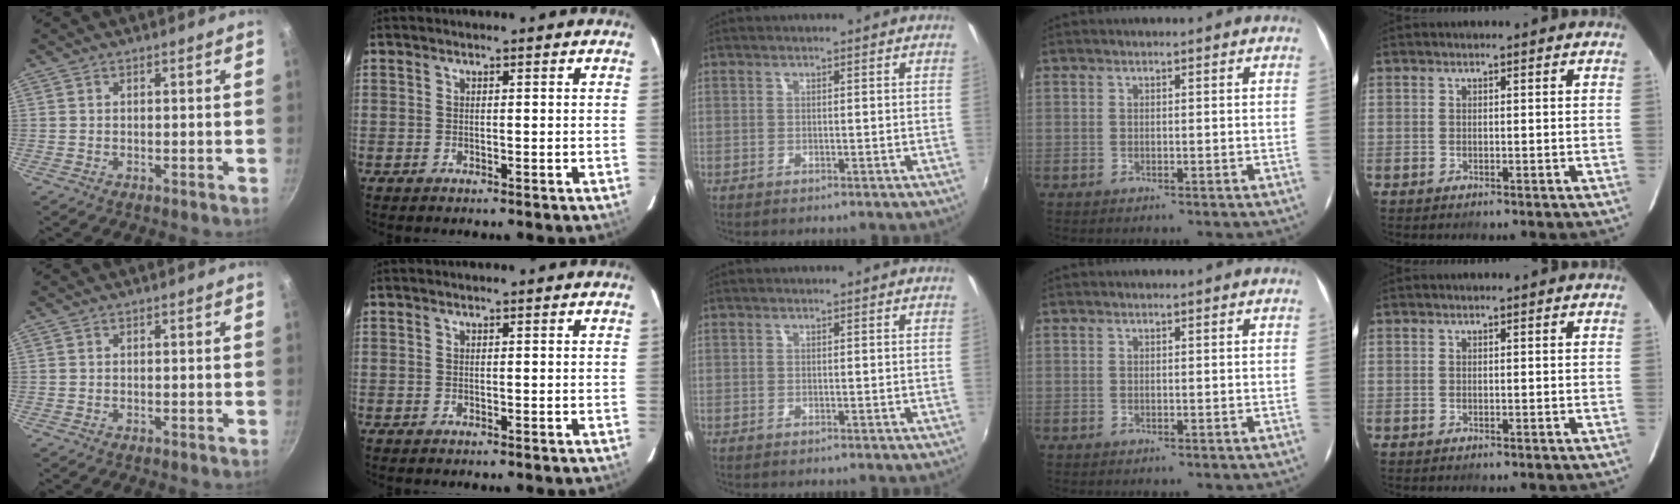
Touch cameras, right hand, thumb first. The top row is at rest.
{}